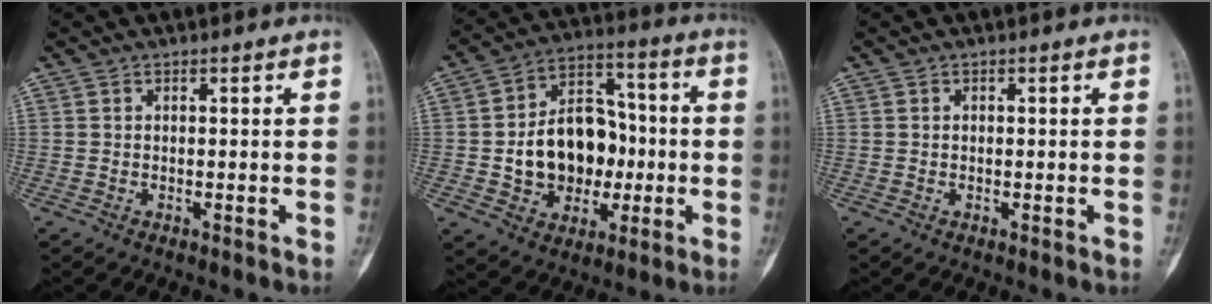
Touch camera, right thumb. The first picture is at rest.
{"total": 16.6, "force": [-1.5, 12.4, 10.9], "torque": [-0.126, 0.037, -0.017]}
{"total": 0.0}